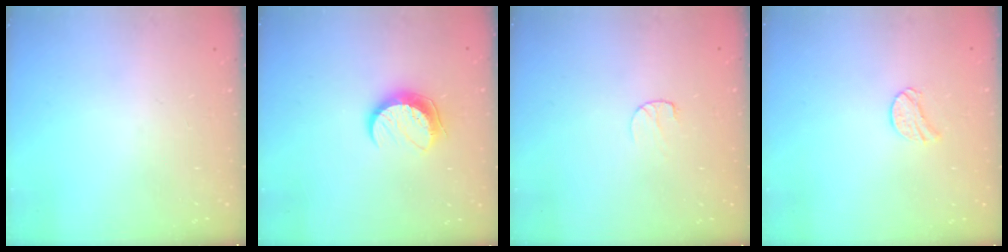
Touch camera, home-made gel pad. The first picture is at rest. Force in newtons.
{"total": 9.5, "press": 9.5, "slide": 0.8}
{"total": 5.8, "press": 5.8, "slide": 0.5}
{"total": 8.2, "press": 8.1, "slide": 0.7}